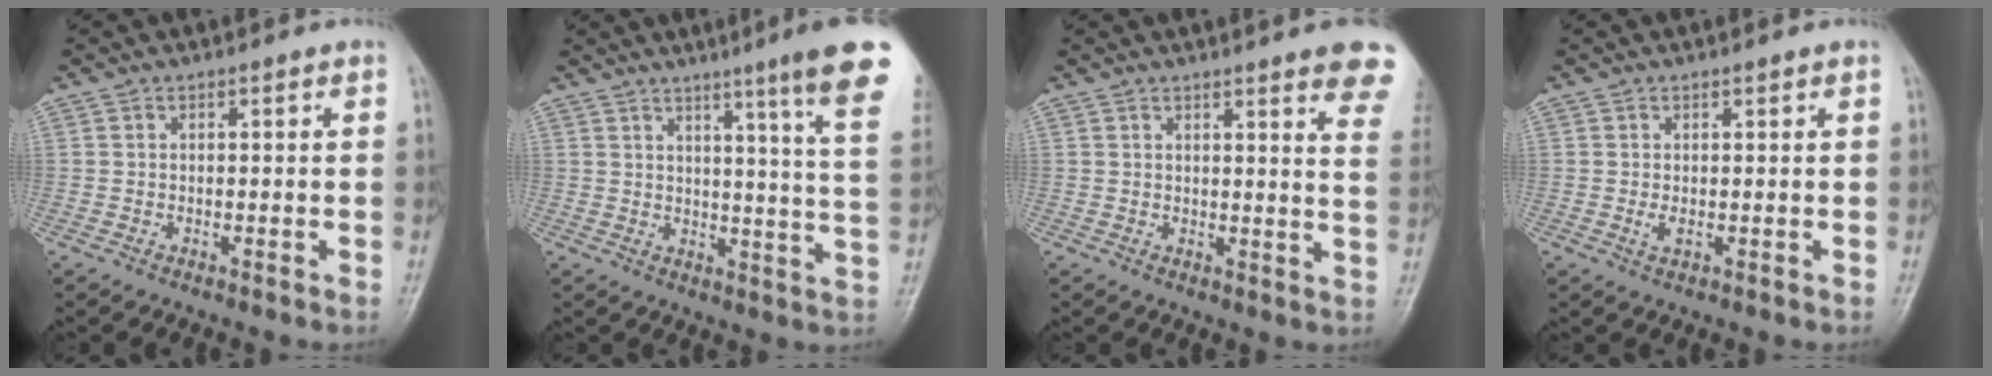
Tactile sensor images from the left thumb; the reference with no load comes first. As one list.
[{"total": 15.9, "force": [10.0, -0.2, 12.4], "torque": [-0.149, -0.059, 0.110]}, {"total": 11.8, "force": [8.1, 1.7, 8.4], "torque": [-0.074, -0.031, 0.077]}, {"total": 1.5, "force": [0.3, 0.7, 1.3], "torque": [-0.022, -0.004, 0.009]}]